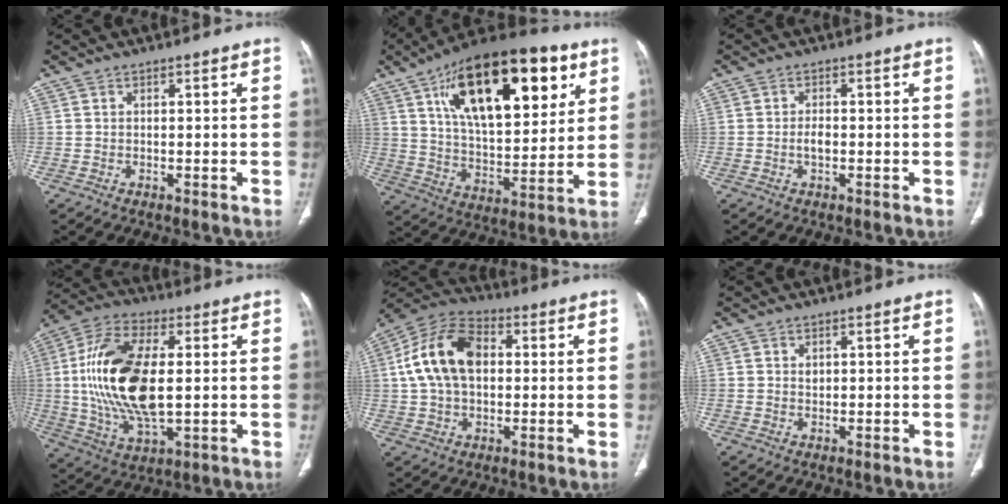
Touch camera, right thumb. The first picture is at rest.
{"total": 28.4, "force": [12.4, 12.9, 22.1], "torque": [-0.322, -0.020, 0.203]}
{"total": 1.9, "force": [-0.4, 1.0, 1.6], "torque": [-0.029, 0.003, -0.008]}
{"total": 20.4, "force": [1.2, 9.9, 17.8], "torque": [-0.359, -0.001, 0.025]}
{"total": 14.9, "force": [2.0, 9.7, 11.1], "torque": [-0.198, 0.025, 0.027]}
{"total": 1.0, "force": [0.4, 0.8, 0.5], "torque": [-0.002, 0.000, 0.007]}